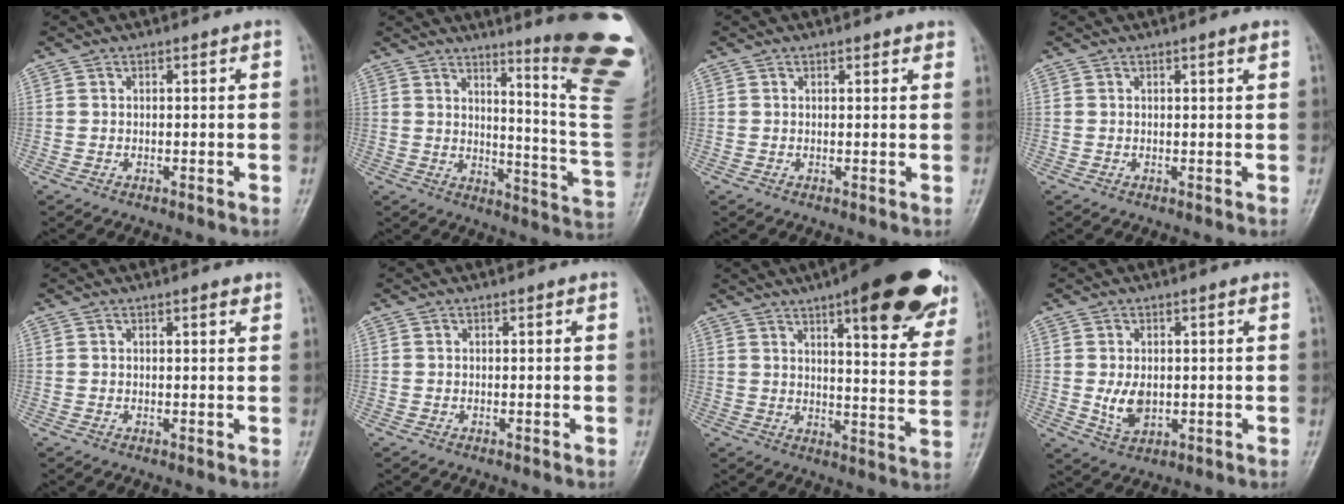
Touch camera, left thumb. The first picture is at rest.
{"total": 22.3, "force": [13.2, 2.3, 17.8], "torque": [-0.190, -0.101, 0.170]}
{"total": 1.3, "force": [1.1, 0.5, 0.5], "torque": [-0.002, -0.003, 0.011]}
{"total": 1.1, "force": [0.6, 0.0, 0.9], "torque": [-0.013, -0.003, 0.009]}
{"total": 1.2, "force": [0.8, 0.3, 0.8], "torque": [-0.011, -0.004, 0.010]}
{"total": 0.0}
{"total": 23.5, "force": [14.4, 6.5, 17.4], "torque": [-0.193, -0.051, 0.182]}
{"total": 4.8, "force": [0.0, 3.1, 3.7], "torque": [-0.056, -0.010, 0.009]}